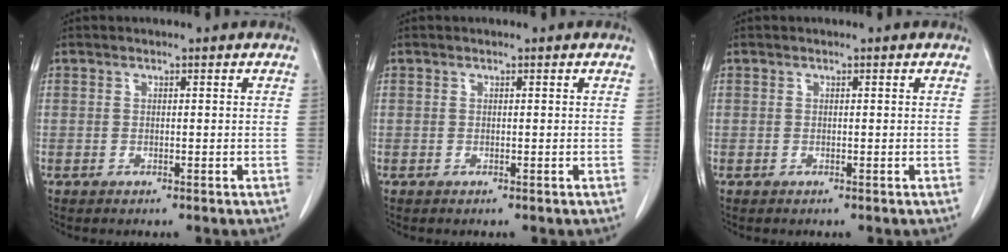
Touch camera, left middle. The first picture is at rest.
{"total": 0.0}
{"total": 0.0}